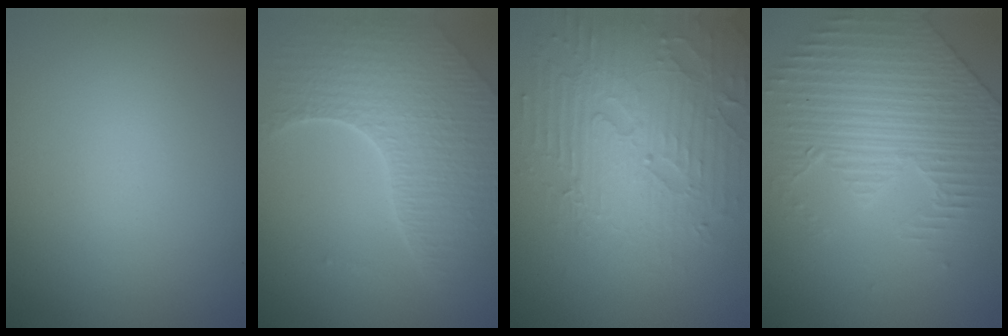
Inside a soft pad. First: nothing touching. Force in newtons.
{"total": 6.8, "press": 4.9, "slide": 4.7}
{"total": 6.2, "press": 5.2, "slide": 3.4}
{"total": 4.2, "press": 3.8, "slide": 1.8}